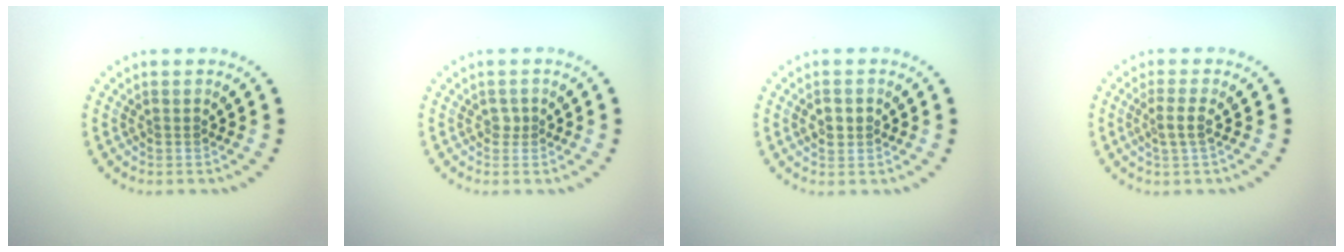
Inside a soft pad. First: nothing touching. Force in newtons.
{"total": 0.6, "press": 0.5, "slide": 0.3}
{"total": 2.2, "press": 2.2, "slide": 0.1}
{"total": 1.7, "press": 1.3, "slide": 1.1}